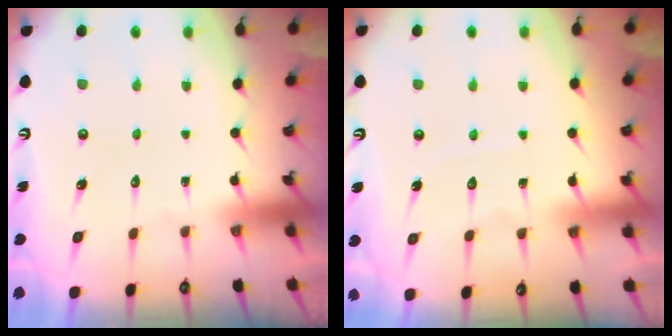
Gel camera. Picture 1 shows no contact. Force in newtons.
{"total": 5.3, "press": 5.3, "slide": 0.5}